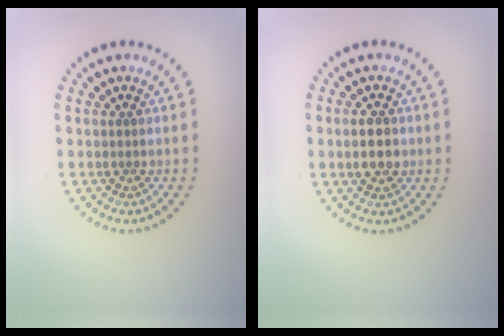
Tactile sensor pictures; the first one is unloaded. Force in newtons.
{"total": 2.9, "press": 2.9, "slide": 0.2}